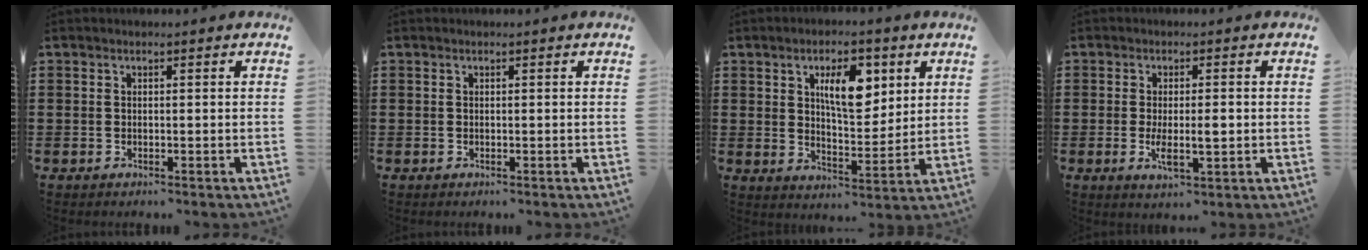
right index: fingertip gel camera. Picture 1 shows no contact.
{"total": 0.0}
{"total": 8.0, "force": [3.3, 3.4, 6.4], "torque": [-0.103, -0.004, 0.050]}
{"total": 4.6, "force": [-0.5, 1.4, 4.3], "torque": [-0.075, -0.005, -0.013]}